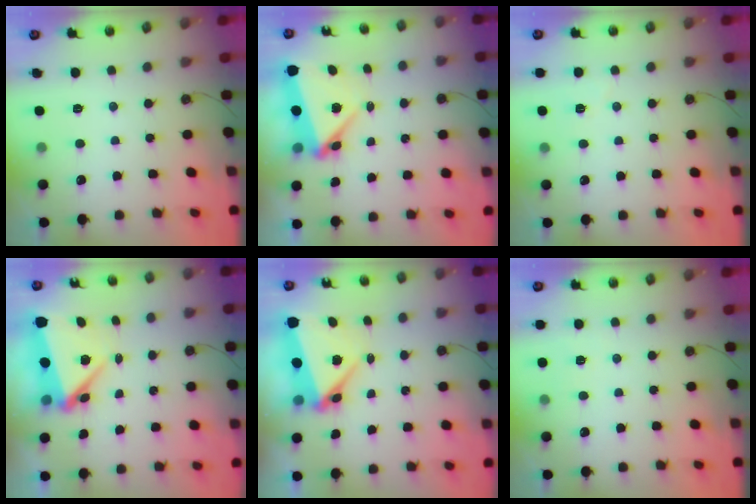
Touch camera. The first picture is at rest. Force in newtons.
{"total": 6.3, "press": 6.0, "slide": 1.9}
{"total": 3.8, "press": 3.1, "slide": 2.1}
{"total": 6.3, "press": 6.2, "slide": 0.7}
{"total": 6.5, "press": 6.4, "slide": 1.1}
{"total": 3.3, "press": 2.1, "slide": 2.5}